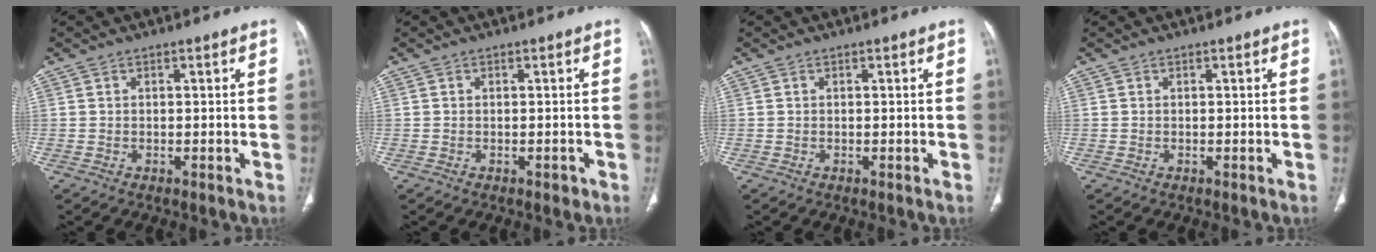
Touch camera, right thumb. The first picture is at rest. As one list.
[{"total": 0.7, "force": [-0.4, 0.4, 0.4], "torque": [-0.004, 0.000, -0.003]}, {"total": 0.0}, {"total": 0.0}]